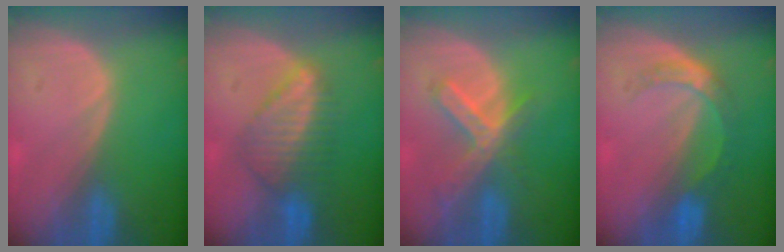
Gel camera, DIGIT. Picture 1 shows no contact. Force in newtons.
{"total": 6.5, "press": 6.4, "slide": 0.8}
{"total": 6.9, "press": 5.9, "slide": 3.5}
{"total": 5.4, "press": 4.8, "slide": 2.5}